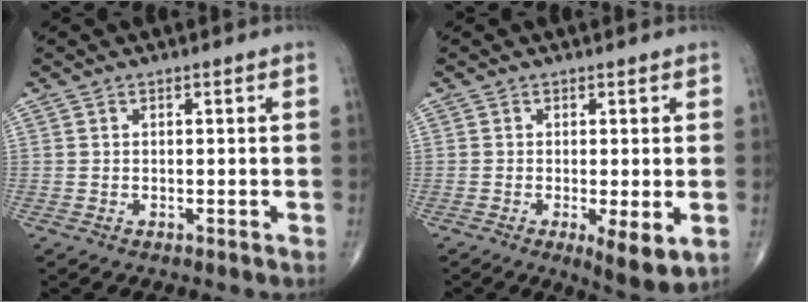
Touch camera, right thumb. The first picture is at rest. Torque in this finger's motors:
{"motor_torque": [0.15, 0.74, -0.01, -0.12, 0.04]}